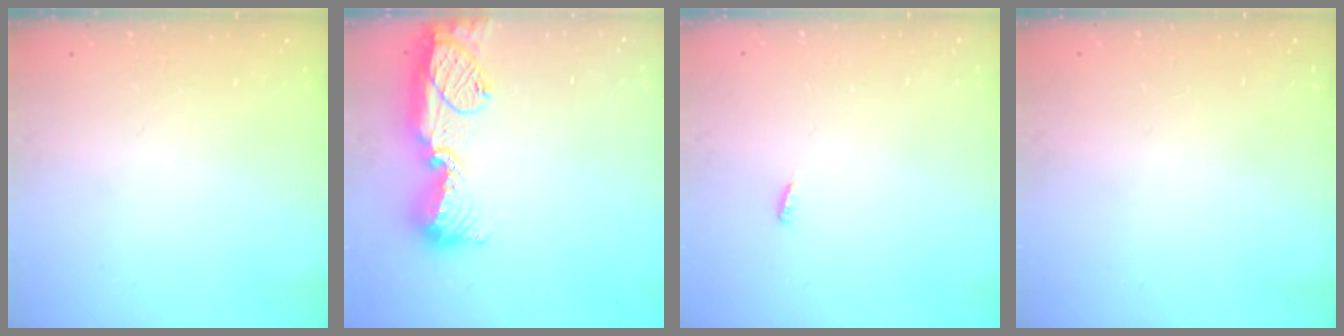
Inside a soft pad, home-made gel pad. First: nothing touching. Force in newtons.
{"total": 17.2, "press": 16.2, "slide": 5.8}
{"total": 3.0, "press": 2.9, "slide": 0.8}
{"total": 1.1, "press": 0.8, "slide": 0.7}